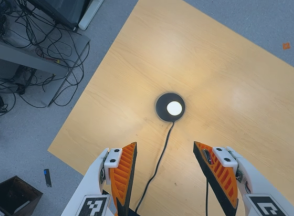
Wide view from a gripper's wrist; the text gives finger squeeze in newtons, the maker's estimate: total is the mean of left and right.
{"total": 0.0}